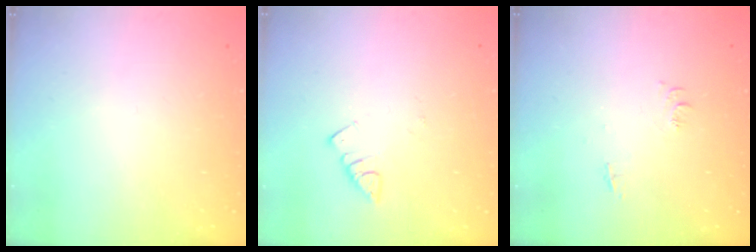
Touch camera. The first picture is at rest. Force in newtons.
{"total": 2.4, "press": 2.4, "slide": 0.4}
{"total": 6.4, "press": 6.4, "slide": 0.6}